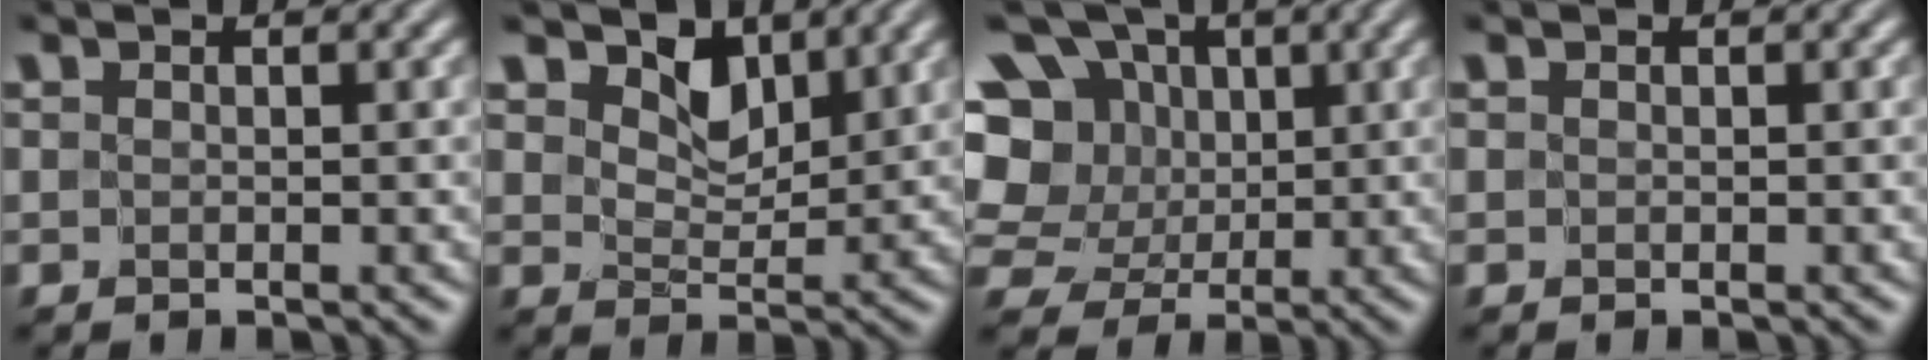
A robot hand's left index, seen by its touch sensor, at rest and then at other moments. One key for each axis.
{"total": 3.3, "fx": 2.4, "fy": 1.8, "fz": 1.4, "tx": -0.037, "ty": -0.010, "tz": 0.035}
{"total": 10.2, "fx": 2.5, "fy": 8.6, "fz": 4.8, "tx": -0.099, "ty": 0.039, "tz": 0.014}
{"total": 0.0}